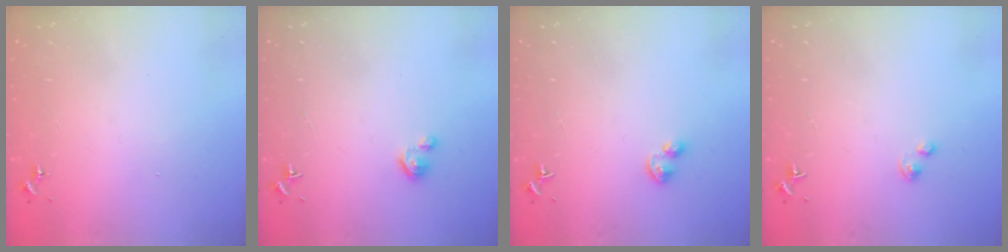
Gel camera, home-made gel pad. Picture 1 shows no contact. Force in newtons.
{"total": 2.8, "press": 2.8, "slide": 0.3}
{"total": 4.8, "press": 4.8, "slide": 0.5}
{"total": 1.5, "press": 1.5, "slide": 0.4}